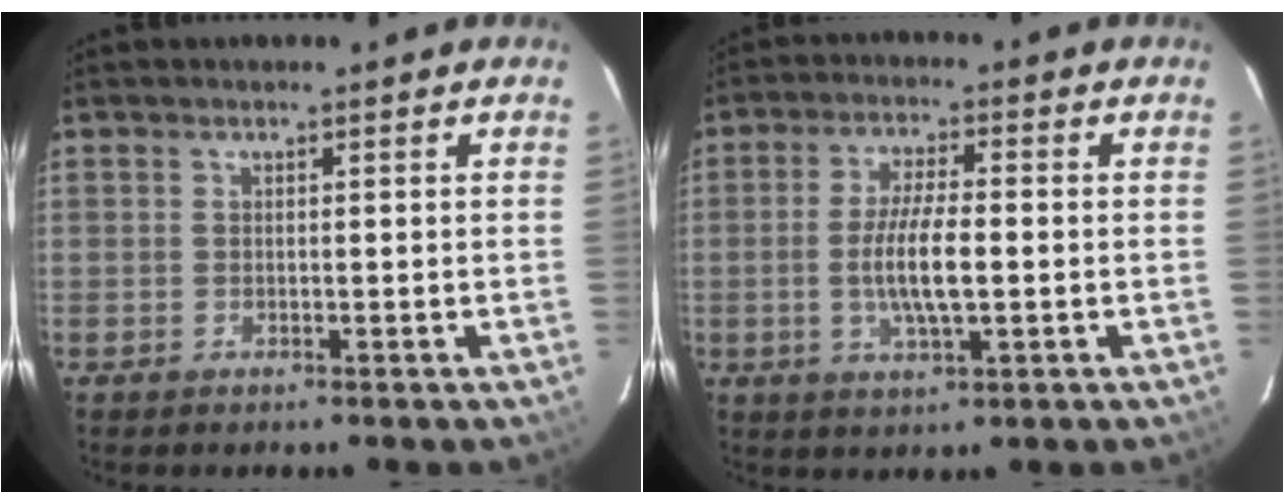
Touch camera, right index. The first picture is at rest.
{"total": 8.1, "force": [-1.1, 2.0, 7.8], "torque": [-0.152, -0.004, -0.021]}